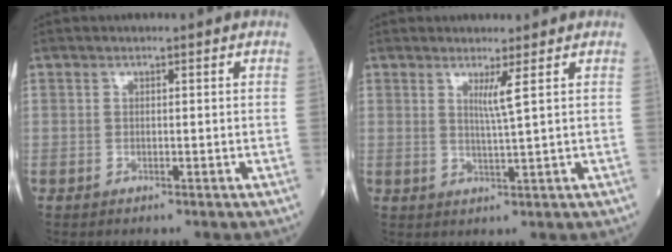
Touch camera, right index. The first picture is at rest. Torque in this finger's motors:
{"motor_torque": [0.11, 0.08, -0.06, 0.01]}